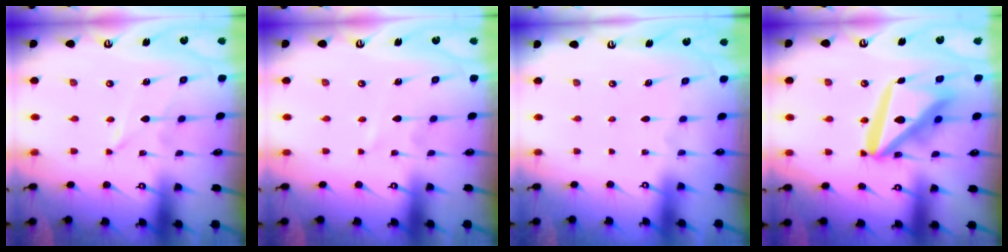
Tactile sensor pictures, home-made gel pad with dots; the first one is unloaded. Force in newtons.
{"total": 0.6, "press": 0.6, "slide": 0.1}
{"total": 0.0}
{"total": 20.0, "press": 19.8, "slide": 2.4}